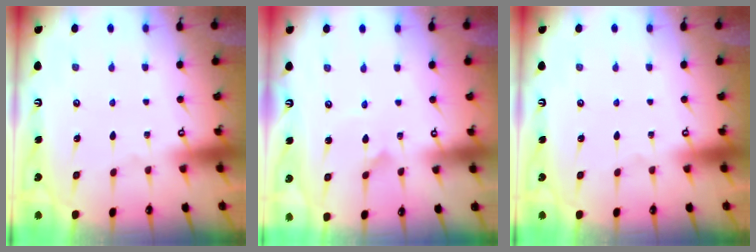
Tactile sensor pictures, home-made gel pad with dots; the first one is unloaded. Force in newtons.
{"total": 2.8, "press": 2.7, "slide": 0.3}
{"total": 0.0}